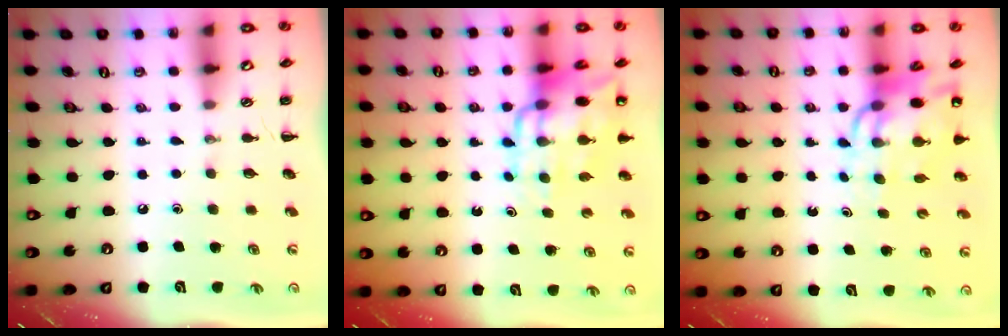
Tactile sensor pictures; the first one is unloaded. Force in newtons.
{"total": 13.8, "press": 13.3, "slide": 3.7}
{"total": 11.7, "press": 11.2, "slide": 3.6}